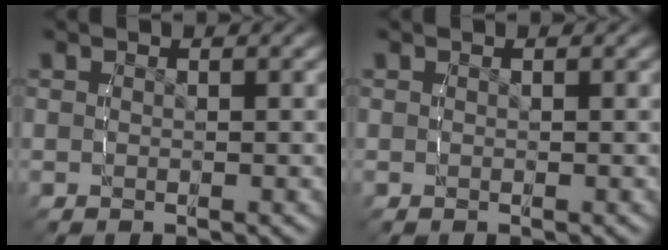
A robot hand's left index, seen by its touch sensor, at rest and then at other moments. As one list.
[{"total": 0.0}]